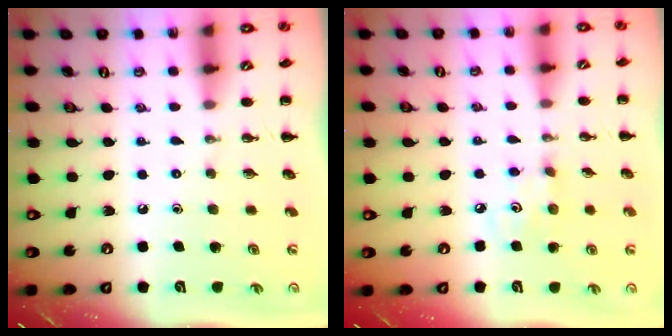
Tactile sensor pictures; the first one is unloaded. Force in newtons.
{"total": 3.2, "press": 3.2, "slide": 0.5}